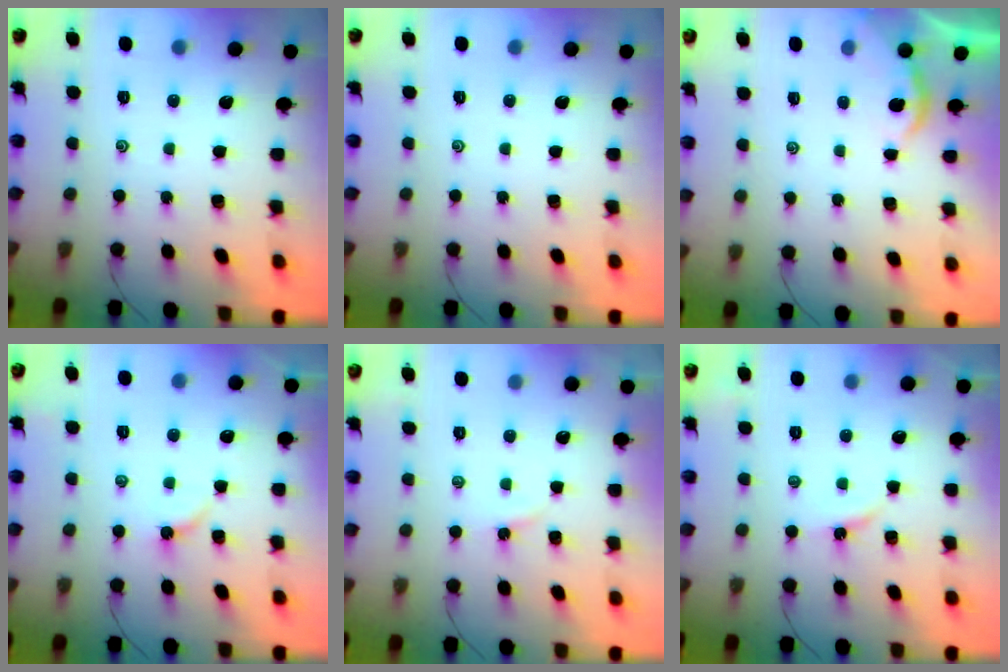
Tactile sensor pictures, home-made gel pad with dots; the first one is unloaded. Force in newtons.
{"total": 0.0}
{"total": 1.7, "press": 1.7, "slide": 0.3}
{"total": 3.5, "press": 3.5, "slide": 0.4}
{"total": 1.7, "press": 1.6, "slide": 0.3}
{"total": 3.5, "press": 3.5, "slide": 0.3}